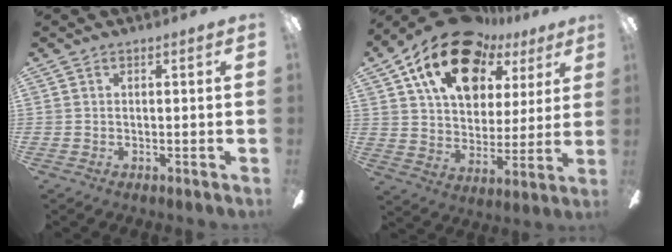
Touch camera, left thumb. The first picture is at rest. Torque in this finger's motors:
{"motor_torque": [2.19, 2.52, 1.39, -1.39, 0.15]}